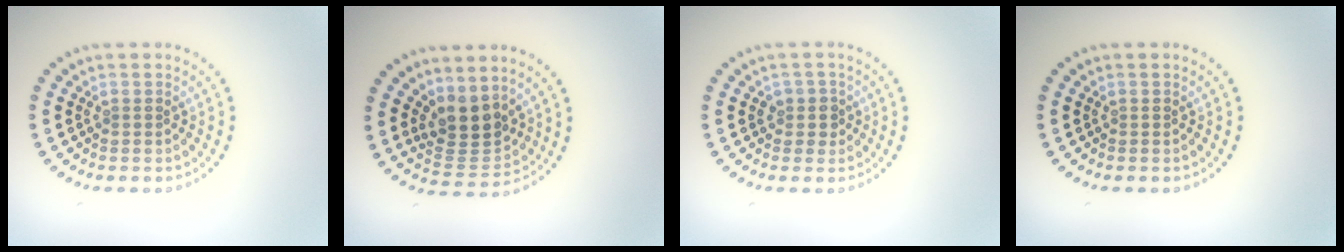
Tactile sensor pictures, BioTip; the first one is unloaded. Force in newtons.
{"total": 4.0, "press": 3.4, "slide": 2.0}
{"total": 1.6, "press": 1.3, "slide": 0.8}
{"total": 0.0}